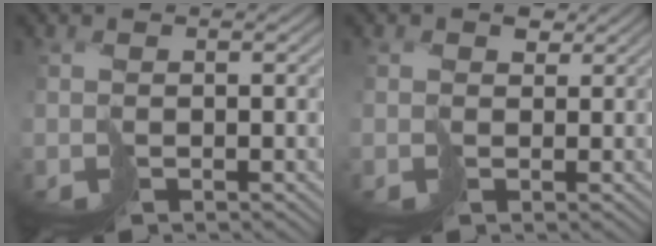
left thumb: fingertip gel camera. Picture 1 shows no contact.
{"total": 2.0, "force": [1.2, 1.5, 0.6], "torque": [-0.010, 0.004, 0.021]}